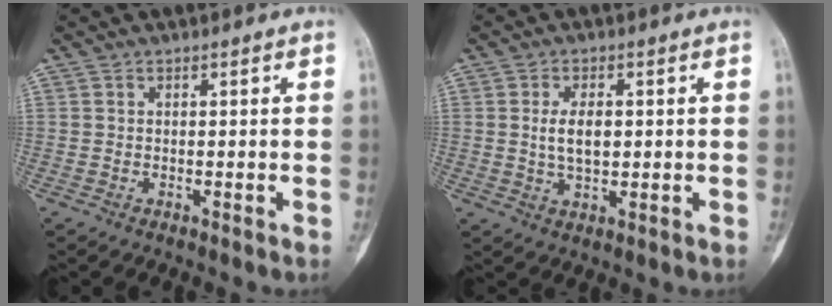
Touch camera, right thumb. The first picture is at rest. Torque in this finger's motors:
{"motor_torque": [0.68, 0.65, 0.35, -0.29, 0.07]}